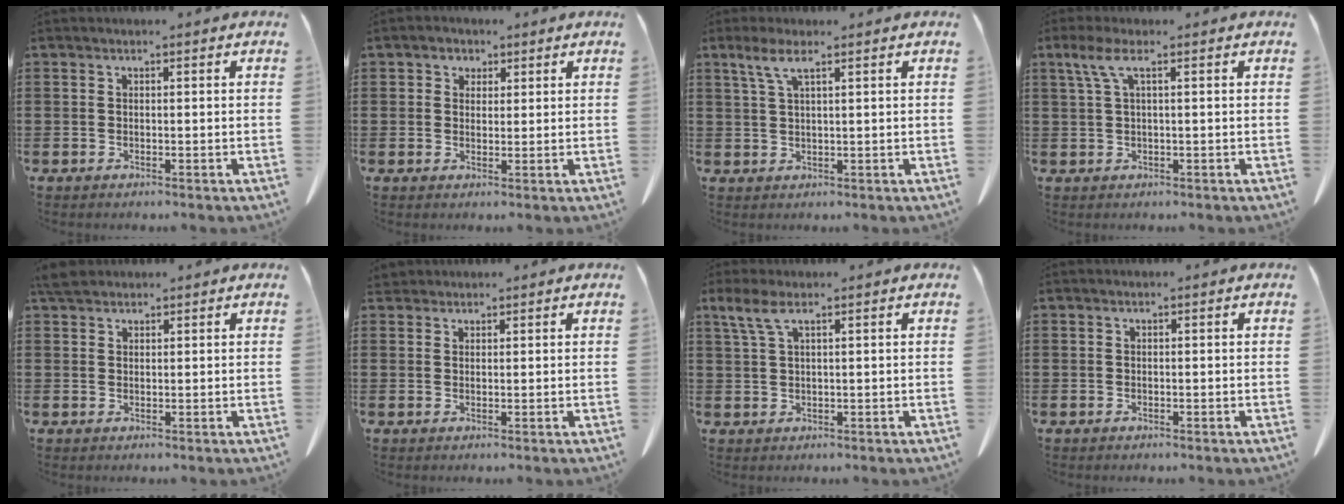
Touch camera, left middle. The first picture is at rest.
{"total": 1.9, "force": [1.1, 1.5, 0.3], "torque": [-0.014, 0.008, 0.020]}
{"total": 3.5, "force": [2.0, 0.6, 2.9], "torque": [-0.064, 0.002, 0.035]}
{"total": 3.4, "force": [1.2, 0.5, 3.2], "torque": [-0.066, 0.002, 0.021]}
{"total": 2.9, "force": [2.5, 1.1, 1.2], "torque": [-0.030, 0.005, 0.049]}
{"total": 1.7, "force": [1.6, 0.6, 0.3], "torque": [-0.011, 0.004, 0.032]}
{"total": 3.5, "force": [2.0, 0.8, 2.8], "torque": [-0.069, 0.001, 0.033]}
{"total": 0.0}